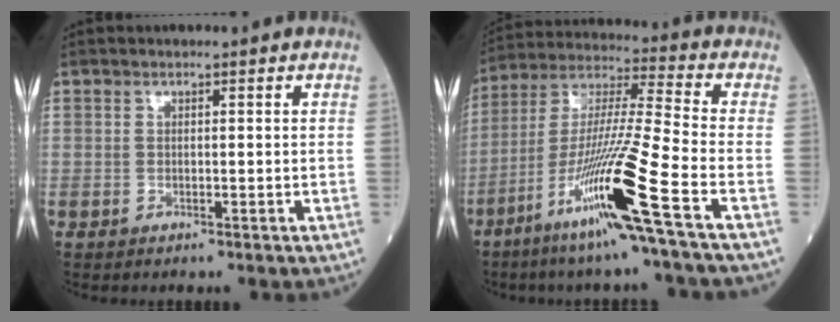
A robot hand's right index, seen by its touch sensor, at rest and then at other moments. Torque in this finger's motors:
{"motor_torque": [0.64, -0.36, 1.01, 0.21]}